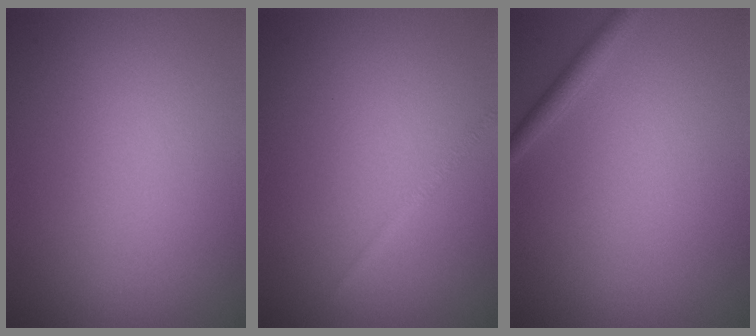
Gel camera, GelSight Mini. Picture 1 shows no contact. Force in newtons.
{"total": 0.8, "press": 0.8, "slide": 0.1}
{"total": 1.3, "press": 1.3, "slide": 0.1}